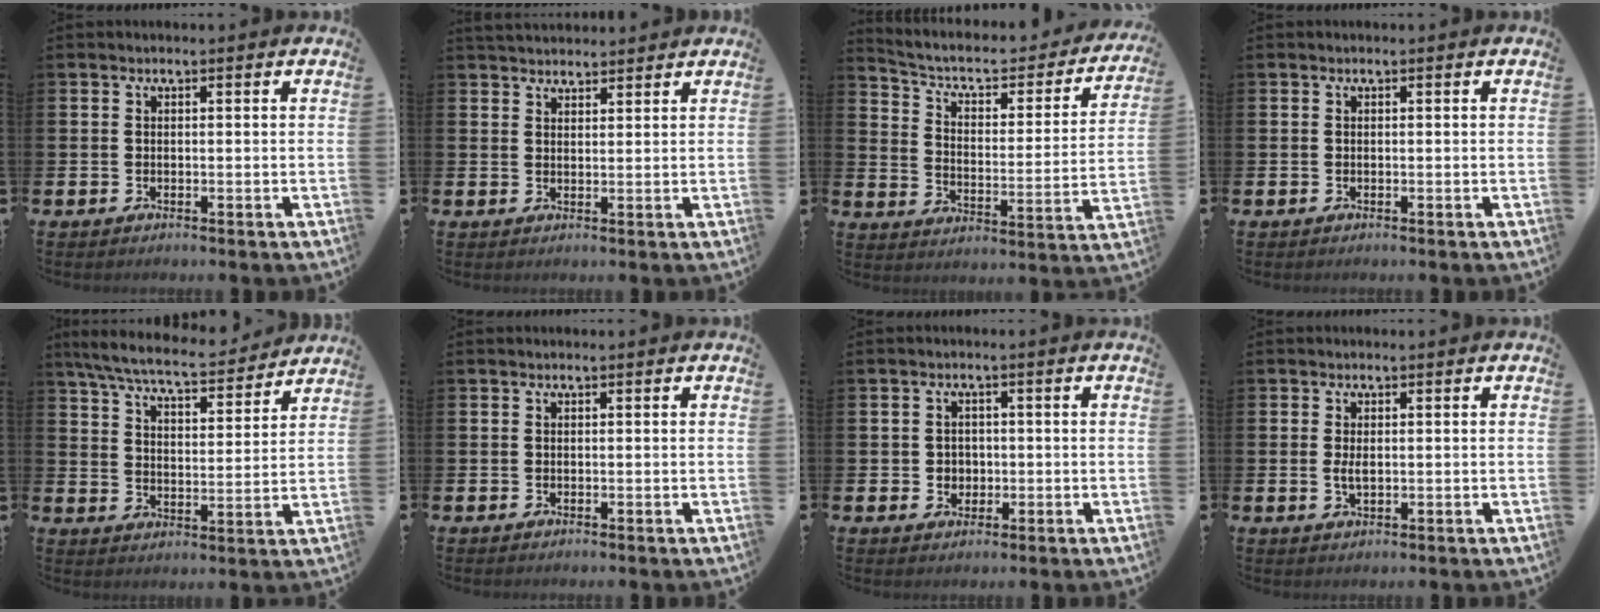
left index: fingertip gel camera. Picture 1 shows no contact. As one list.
[{"total": 3.0, "force": [2.9, 0.7, 0.0], "torque": [0.005, -0.015, 0.051]}, {"total": 6.2, "force": [5.0, 2.4, 2.6], "torque": [-0.074, -0.036, 0.076]}, {"total": 0.0}, {"total": 8.0, "force": [7.4, 1.0, 2.8], "torque": [-0.087, -0.043, 0.131]}, {"total": 0.0}, {"total": 2.2, "force": [0.1, 2.2, 0.5], "torque": [0.004, 0.001, -0.007]}, {"total": 1.9, "force": [0.1, 0.9, 1.7], "torque": [-0.028, 0.000, 0.000]}]